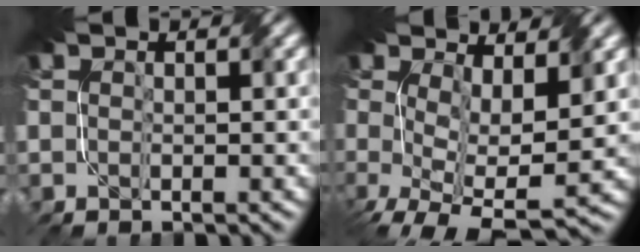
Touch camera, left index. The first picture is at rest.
{"total": 8.1, "force": [0.2, 3.9, 7.2], "torque": [-0.144, -0.023, 0.010]}